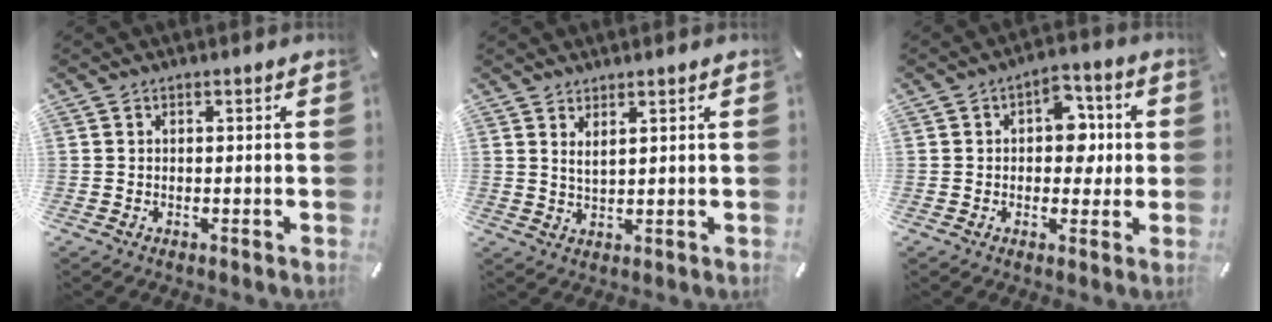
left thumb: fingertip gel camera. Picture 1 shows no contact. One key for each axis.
{"total": 2.5, "fx": 1.9, "fy": 0.4, "fz": 1.6, "tx": -0.035, "ty": -0.004, "tz": 0.035}
{"total": 8.3, "fx": 0.7, "fy": 6.0, "fz": 5.7, "tx": -0.060, "ty": -0.002, "tz": 0.004}